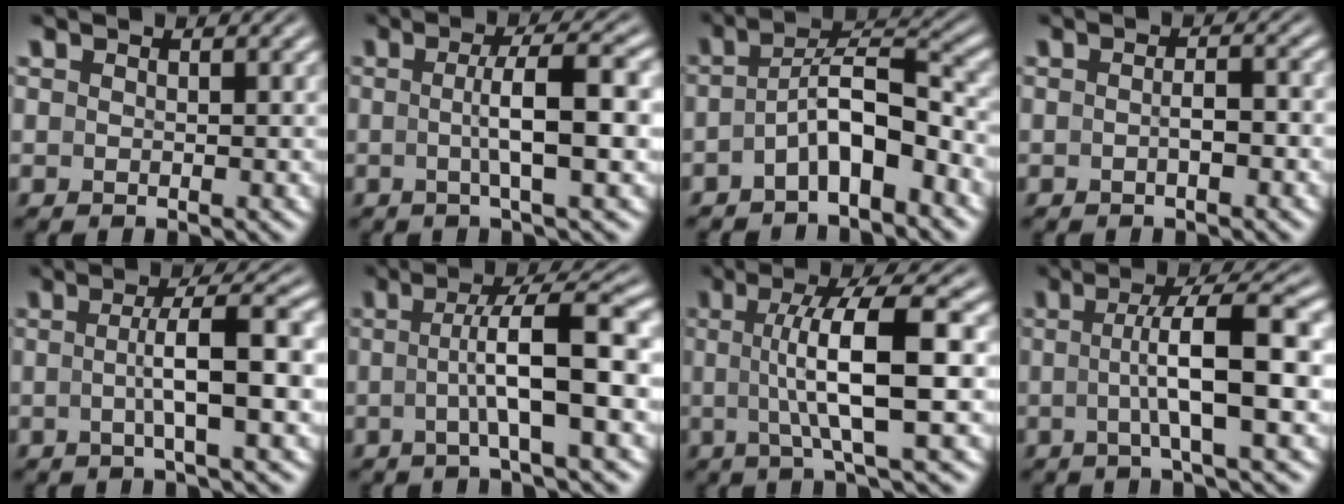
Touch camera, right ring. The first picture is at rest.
{"total": 4.1, "force": [-0.3, -0.3, 4.0], "torque": [-0.062, 0.003, -0.006]}
{"total": 5.1, "force": [-2.6, 2.4, 3.6], "torque": [-0.064, -0.012, -0.040]}
{"total": 1.5, "force": [-0.8, 0.3, 1.2], "torque": [-0.016, 0.002, -0.017]}
{"total": 4.3, "force": [-0.6, -0.2, 4.3], "torque": [-0.063, 0.005, -0.010]}
{"total": 5.8, "force": [-0.9, 0.5, 5.7], "torque": [-0.084, 0.006, -0.013]}
{"total": 6.3, "force": [0.3, 0.5, 6.3], "torque": [-0.110, 0.000, 0.007]}
{"total": 5.5, "force": [-0.5, 0.1, 5.5], "torque": [-0.082, 0.005, -0.007]}